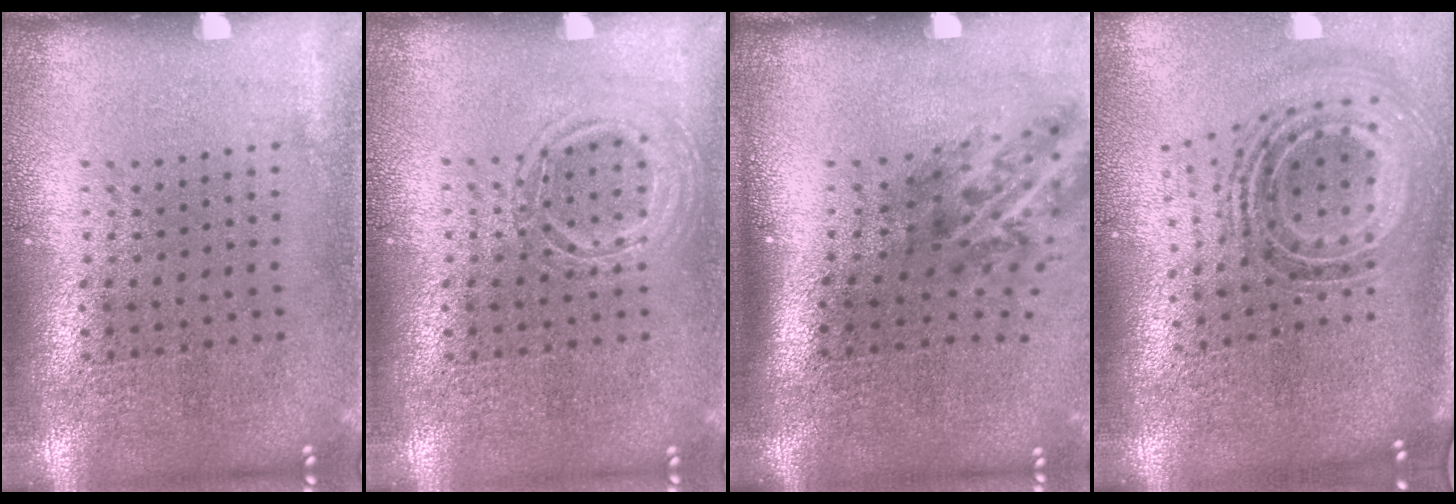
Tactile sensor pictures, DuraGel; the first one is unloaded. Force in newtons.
{"total": 1.6, "press": 1.6, "slide": 0.2}
{"total": 2.0, "press": 1.2, "slide": 1.6}
{"total": 1.6, "press": 1.2, "slide": 1.0}